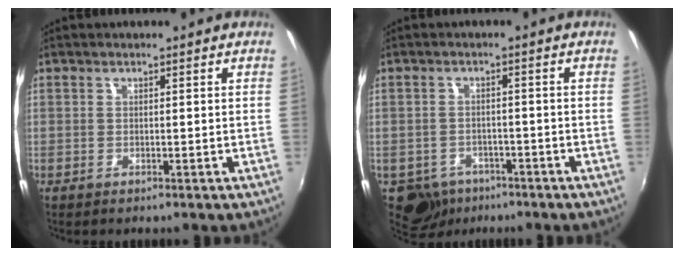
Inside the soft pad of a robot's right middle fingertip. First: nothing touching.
{"total": 7.6, "force": [-4.6, 5.7, 2.1], "torque": [-0.065, -0.003, -0.065]}